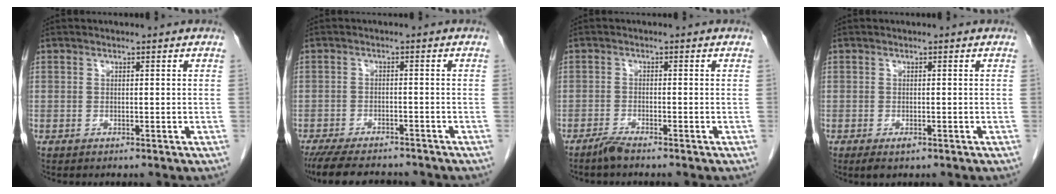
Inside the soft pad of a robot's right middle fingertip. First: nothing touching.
{"total": 11.1, "force": [-9.7, 2.8, 4.6], "torque": [-0.084, -0.013, -0.141]}
{"total": 2.0, "force": [-1.8, -0.1, 0.9], "torque": [-0.024, -0.004, -0.037]}
{"total": 1.7, "force": [-0.9, 0.6, 1.2], "torque": [-0.021, -0.002, -0.010]}